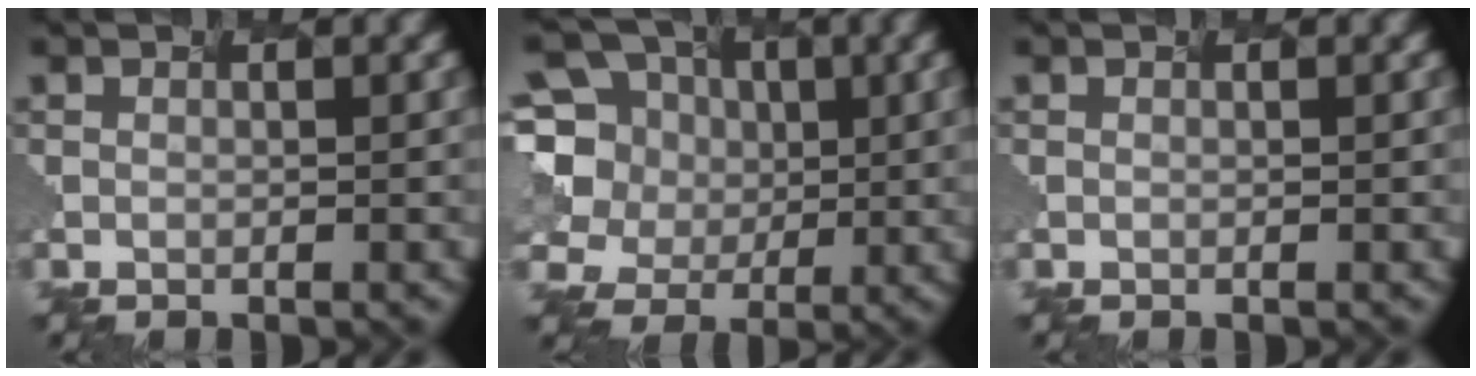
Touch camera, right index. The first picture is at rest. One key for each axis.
{"total": 7.6, "fx": 1.3, "fy": 6.9, "fz": 2.9, "tx": -0.094, "ty": 0.020, "tz": -0.002}
{"total": 0.0}